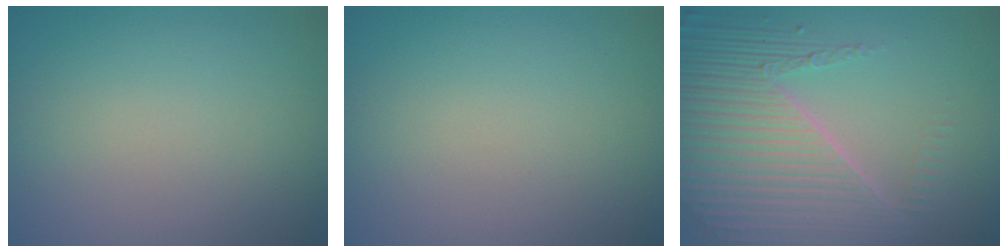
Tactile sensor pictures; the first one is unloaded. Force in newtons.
{"total": 0.0}
{"total": 8.3, "press": 5.6, "slide": 6.1}